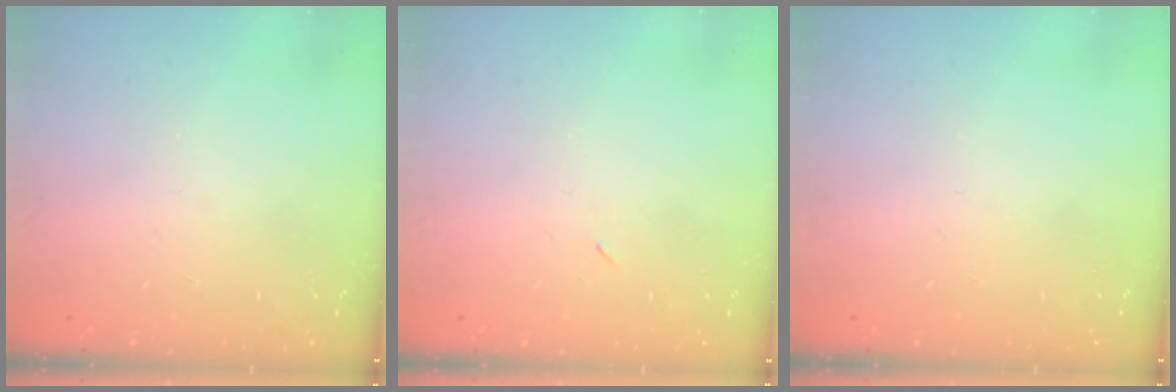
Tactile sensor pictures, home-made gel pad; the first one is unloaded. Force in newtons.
{"total": 2.2, "press": 1.8, "slide": 1.2}
{"total": 0.0}